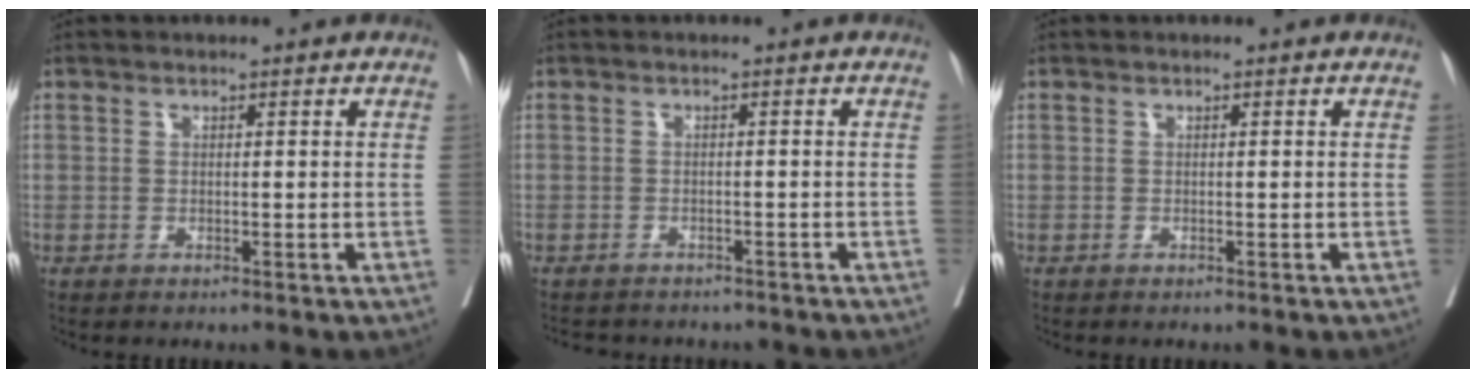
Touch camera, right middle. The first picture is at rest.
{"total": 8.3, "force": [-7.4, 2.9, 2.5], "torque": [-0.041, 0.001, -0.090]}
{"total": 0.0}